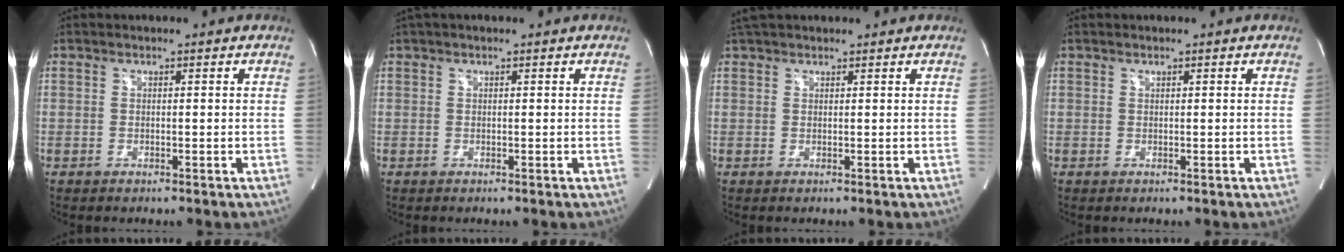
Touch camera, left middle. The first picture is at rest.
{"total": 2.3, "force": [1.8, 0.4, 1.3], "torque": [-0.024, 0.035, 0.031]}
{"total": 4.6, "force": [4.0, 1.3, 1.8], "torque": [-0.030, 0.041, 0.070]}
{"total": 0.0}